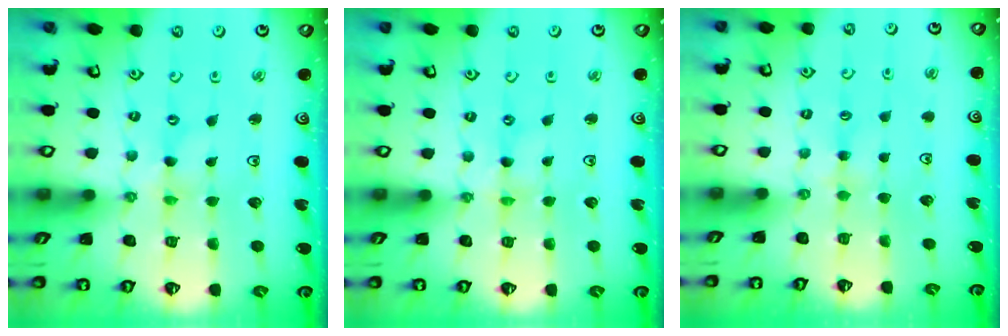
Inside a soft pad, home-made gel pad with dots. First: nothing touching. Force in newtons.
{"total": 0.0}
{"total": 1.9, "press": 1.8, "slide": 0.3}